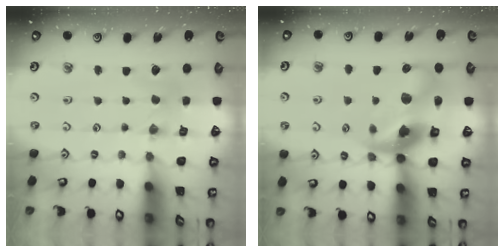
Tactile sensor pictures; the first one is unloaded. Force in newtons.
{"total": 18.4, "press": 18.3, "slide": 2.4}